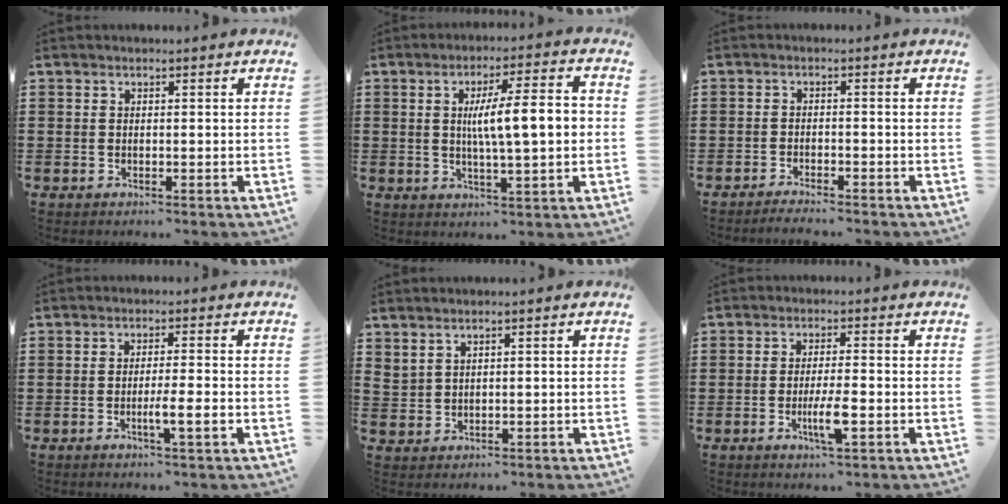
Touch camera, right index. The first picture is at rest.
{"total": 9.7, "force": [0.8, 1.9, 9.5], "torque": [-0.156, 0.000, 0.006]}
{"total": 1.9, "force": [-1.8, -0.1, 0.2], "torque": [-0.006, 0.003, -0.038]}
{"total": 3.9, "force": [-1.4, 0.1, 3.7], "torque": [-0.062, -0.008, -0.024]}
{"total": 1.5, "force": [1.3, 0.5, 0.5], "torque": [-0.013, 0.001, 0.025]}
{"total": 5.0, "force": [-1.7, 0.7, 4.7], "torque": [-0.085, -0.006, -0.030]}